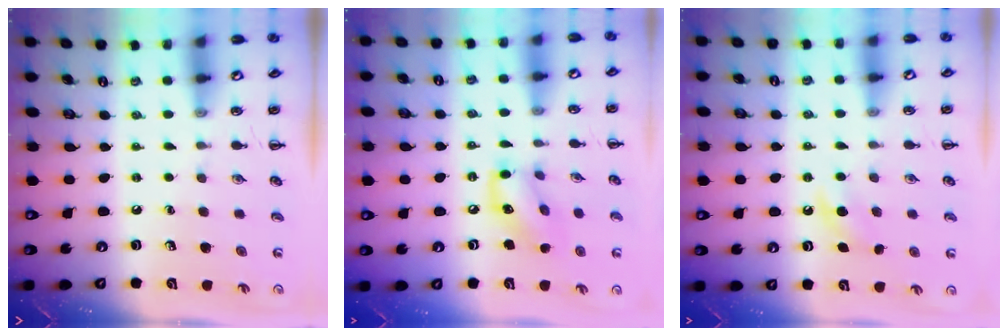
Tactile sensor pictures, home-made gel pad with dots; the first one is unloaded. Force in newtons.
{"total": 11.2, "press": 11.2, "slide": 0.4}
{"total": 6.1, "press": 5.8, "slide": 1.8}